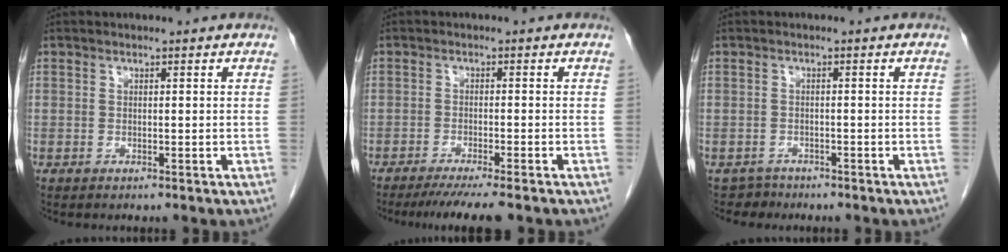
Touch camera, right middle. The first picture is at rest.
{"total": 7.1, "force": [-5.8, -0.3, 4.0], "torque": [-0.050, -0.017, -0.089]}
{"total": 1.7, "force": [-1.3, 0.8, -0.8], "torque": [0.012, 0.002, -0.022]}